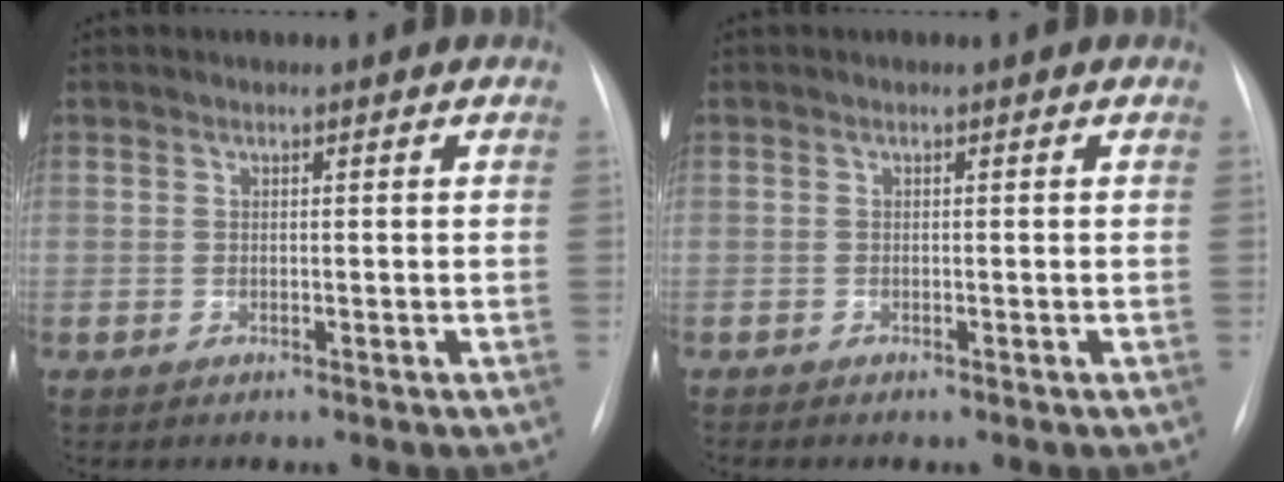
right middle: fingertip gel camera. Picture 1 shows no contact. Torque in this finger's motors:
{"motor_torque": [0.69, -0.77, 0.00, -0.01]}